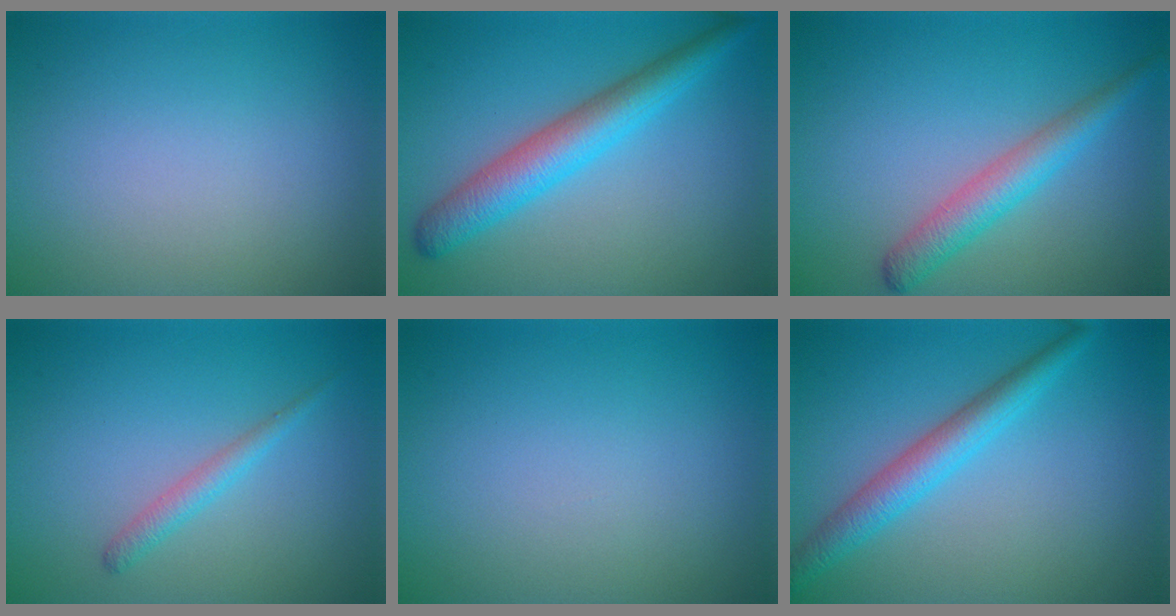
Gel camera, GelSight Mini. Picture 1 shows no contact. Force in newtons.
{"total": 5.1, "press": 5.1, "slide": 0.1}
{"total": 3.5, "press": 3.5, "slide": 0.1}
{"total": 1.6, "press": 1.6, "slide": 0.0}
{"total": 0.0}
{"total": 3.7, "press": 3.7, "slide": 0.1}